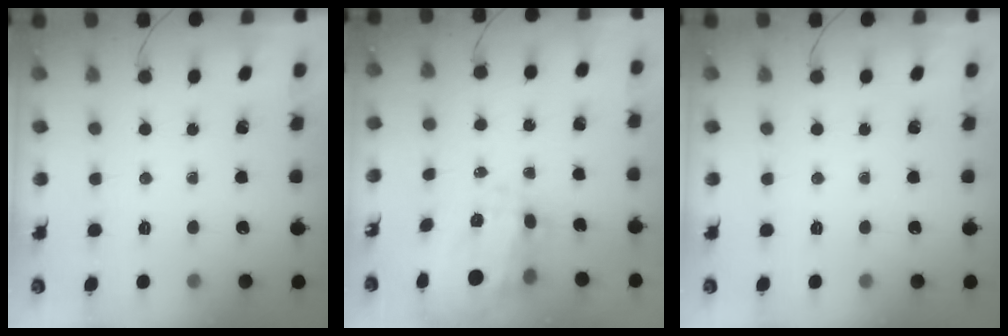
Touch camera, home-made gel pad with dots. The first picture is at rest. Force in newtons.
{"total": 8.9, "press": 8.6, "slide": 2.2}
{"total": 0.0}